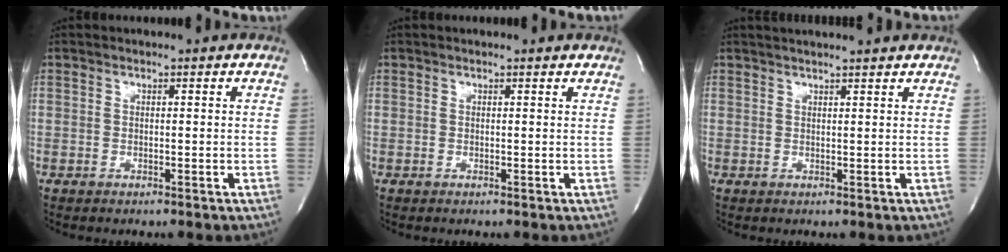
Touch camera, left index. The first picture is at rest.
{"total": 1.4, "force": [1.3, 0.2, 0.2], "torque": [-0.014, 0.001, 0.008]}
{"total": 7.8, "force": [7.1, -0.1, 3.3], "torque": [-0.051, 0.027, 0.084]}